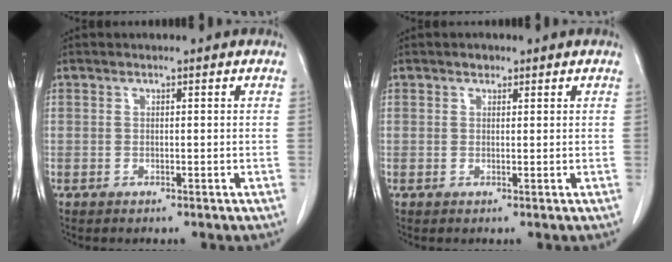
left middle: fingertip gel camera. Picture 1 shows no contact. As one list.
[{"total": 1.0, "force": [0.7, 0.6, 0.3], "torque": [-0.006, -0.001, 0.009]}]